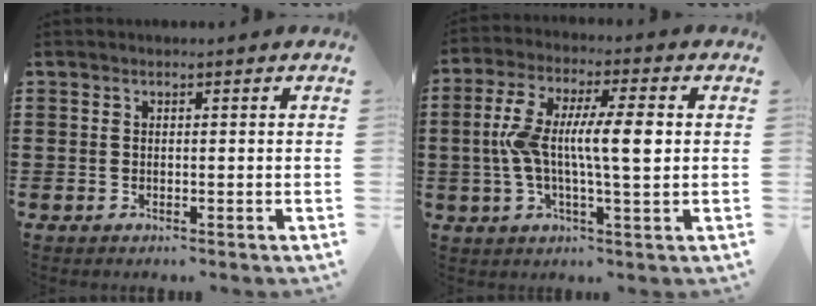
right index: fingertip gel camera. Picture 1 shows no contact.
{"total": 10.1, "force": [0.3, 2.6, 9.8], "torque": [-0.184, 0.009, 0.000]}